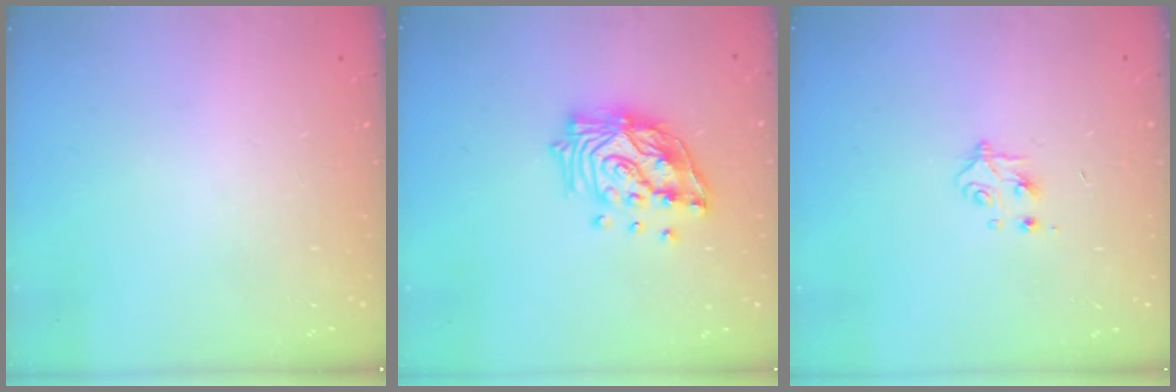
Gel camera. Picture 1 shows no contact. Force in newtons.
{"total": 16.0, "press": 15.9, "slide": 2.3}
{"total": 5.0, "press": 4.9, "slide": 0.7}